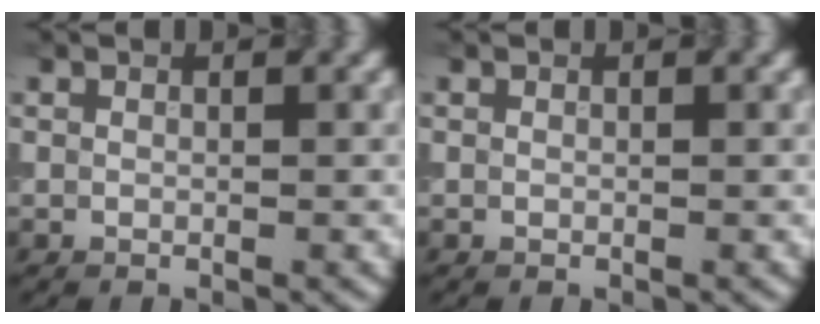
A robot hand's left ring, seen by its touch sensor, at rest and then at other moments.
{"total": 0.0}